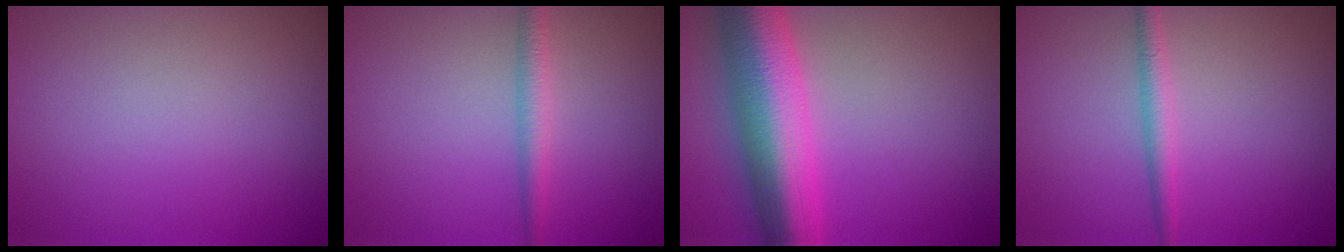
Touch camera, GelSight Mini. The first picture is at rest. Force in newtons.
{"total": 1.9, "press": 1.9, "slide": 0.1}
{"total": 10.1, "press": 10.1, "slide": 0.3}
{"total": 2.0, "press": 2.0, "slide": 0.0}